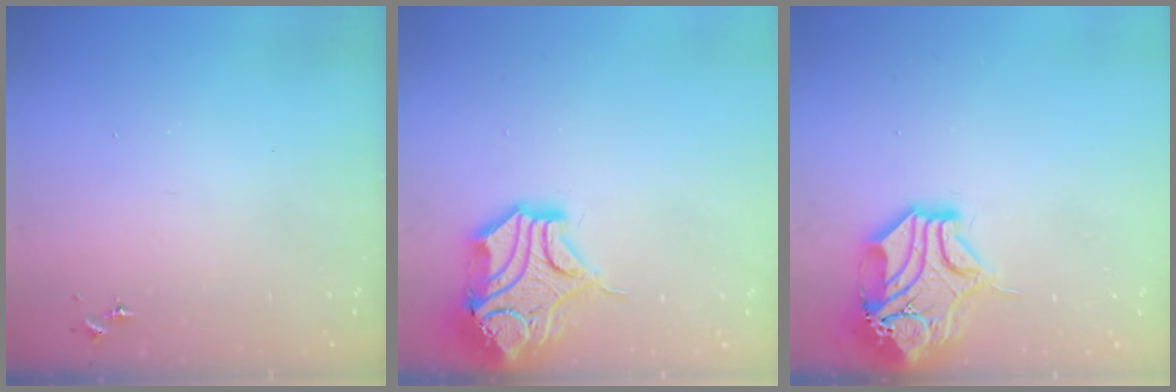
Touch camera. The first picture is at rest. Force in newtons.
{"total": 15.9, "press": 15.8, "slide": 2.3}
{"total": 15.9, "press": 15.7, "slide": 2.2}